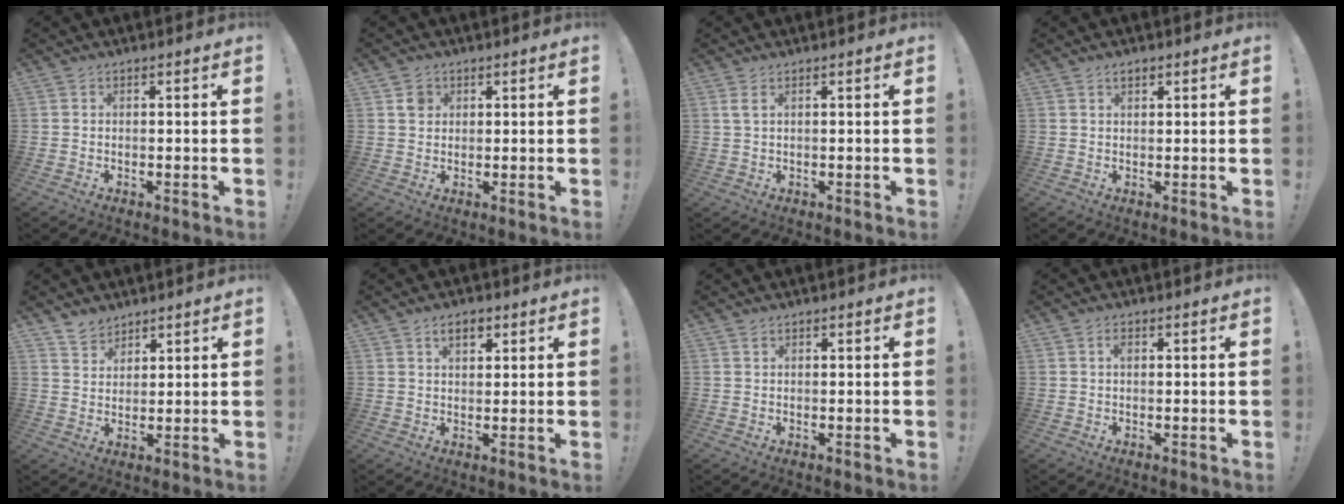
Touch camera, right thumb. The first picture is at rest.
{"total": 3.0, "force": [1.2, 2.6, 0.8], "torque": [-0.001, -0.002, 0.020]}
{"total": 2.1, "force": [1.1, 0.4, 1.7], "torque": [-0.036, 0.002, 0.020]}
{"total": 1.6, "force": [1.0, 0.8, 0.9], "torque": [-0.017, 0.002, 0.019]}
{"total": 4.9, "force": [4.2, 2.6, 0.3], "torque": [-0.002, -0.031, 0.079]}
{"total": 4.6, "force": [2.2, 2.7, 3.0], "torque": [-0.041, 0.000, 0.037]}
{"total": 0.6, "force": [0.4, 0.3, 0.4], "torque": [-0.008, 0.002, 0.007]}
{"total": 1.4, "force": [0.2, 0.9, 1.0], "torque": [-0.018, 0.005, 0.003]}